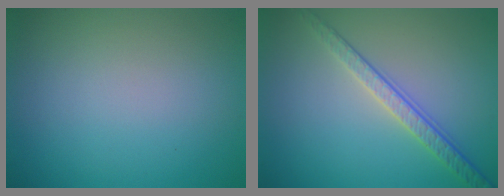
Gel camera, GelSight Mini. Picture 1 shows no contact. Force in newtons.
{"total": 2.8, "press": 2.4, "slide": 1.5}